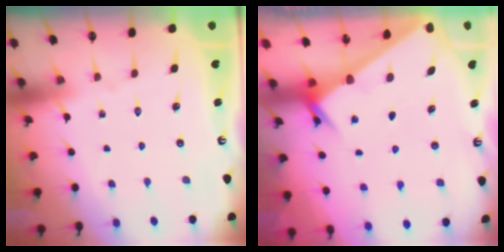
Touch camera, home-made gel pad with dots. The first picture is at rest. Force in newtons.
{"total": 2.5, "press": 2.5, "slide": 0.2}